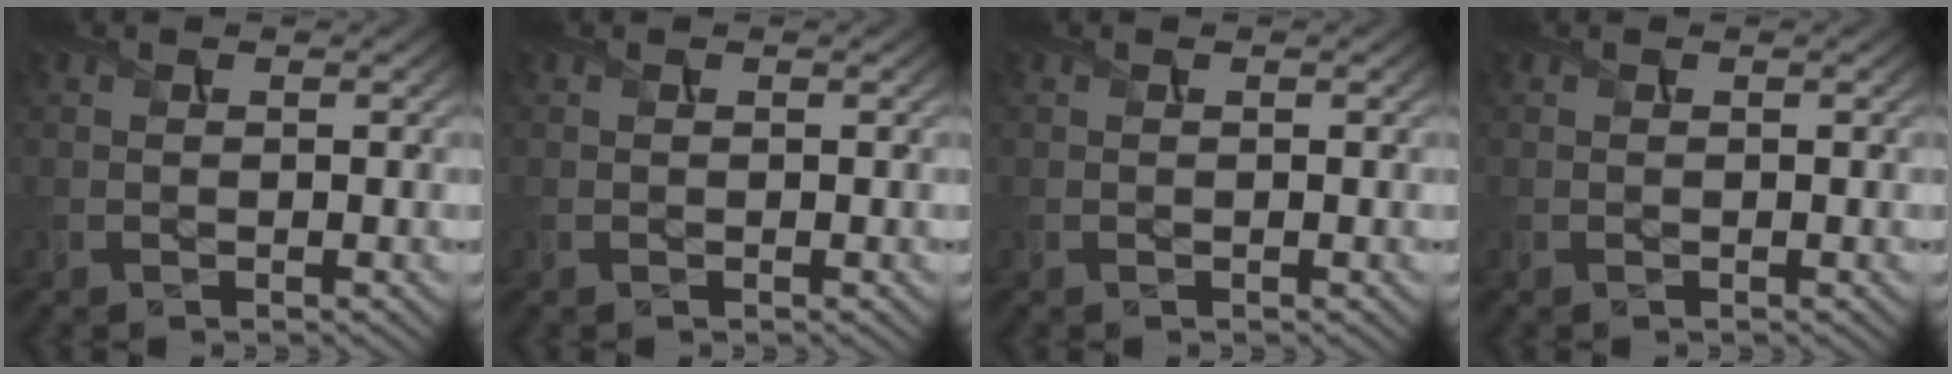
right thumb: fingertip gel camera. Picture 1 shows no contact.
{"total": 0.0}
{"total": 0.0}
{"total": 0.0}